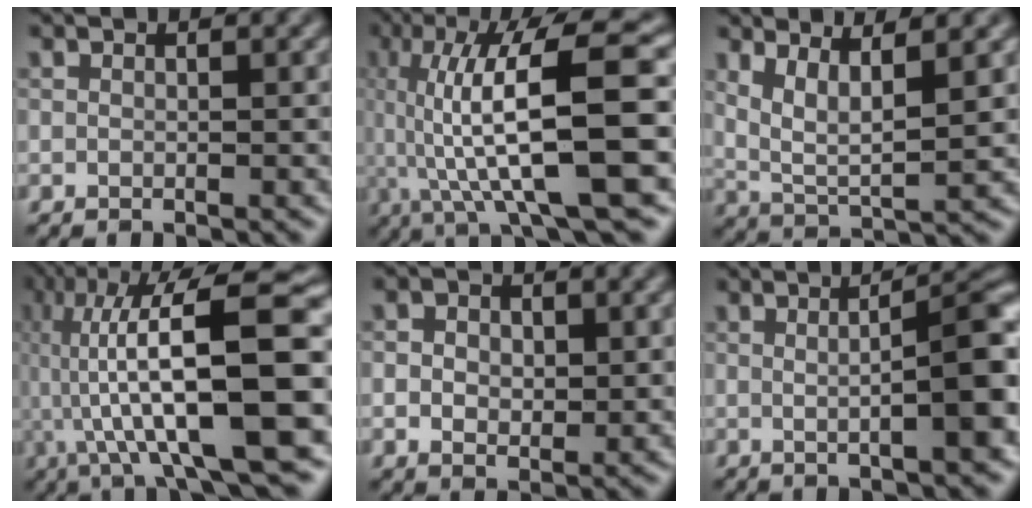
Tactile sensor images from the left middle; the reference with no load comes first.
{"total": 13.1, "force": [-0.4, 2.9, 12.8], "torque": [-0.205, 0.012, -0.006]}
{"total": 4.7, "force": [2.2, 1.5, 3.9], "torque": [-0.081, -0.015, 0.042]}
{"total": 15.4, "force": [-0.8, 4.3, 14.8], "torque": [-0.241, 0.021, -0.016]}
{"total": 3.1, "force": [0.2, 2.3, 2.1], "torque": [-0.041, -0.011, -0.004]}
{"total": 7.8, "force": [0.1, 1.8, 7.6], "torque": [-0.092, 0.000, -0.001]}